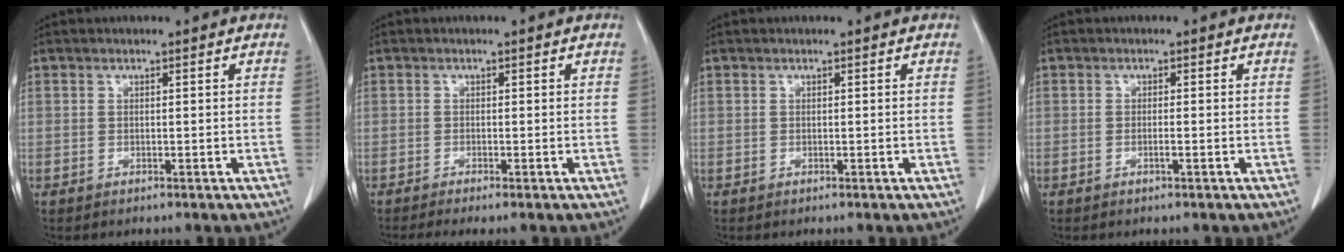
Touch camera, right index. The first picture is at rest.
{"total": 2.1, "force": [-1.5, 0.1, 1.5], "torque": [-0.026, -0.004, -0.027]}
{"total": 0.0}
{"total": 1.0, "force": [-0.4, -0.1, 0.9], "torque": [-0.016, 0.002, -0.005]}